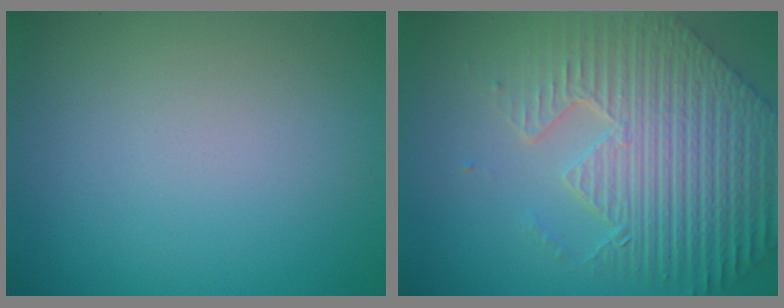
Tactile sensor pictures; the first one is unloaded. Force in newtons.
{"total": 9.4, "press": 6.5, "slide": 6.8}